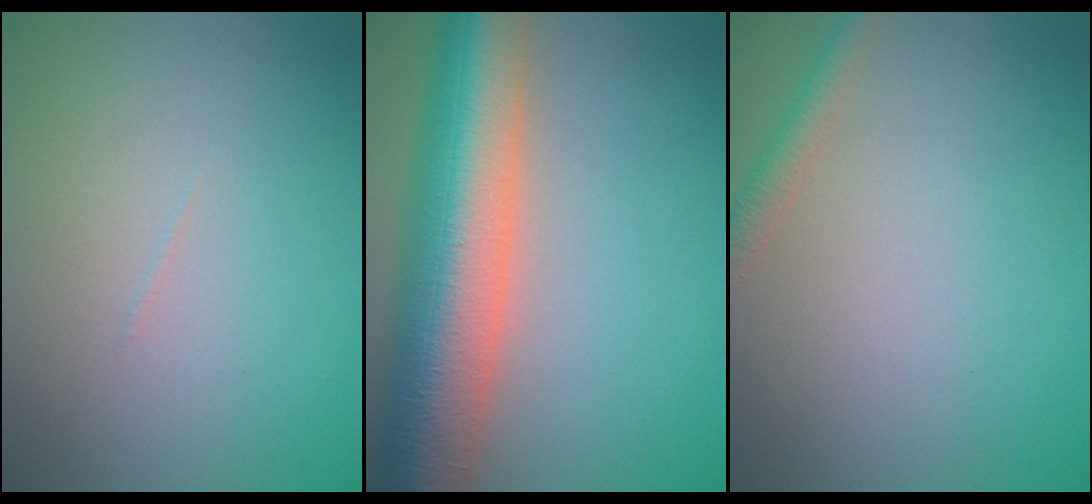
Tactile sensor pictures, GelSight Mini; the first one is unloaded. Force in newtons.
{"total": 12.6, "press": 12.6, "slide": 0.7}
{"total": 1.9, "press": 1.9, "slide": 0.0}